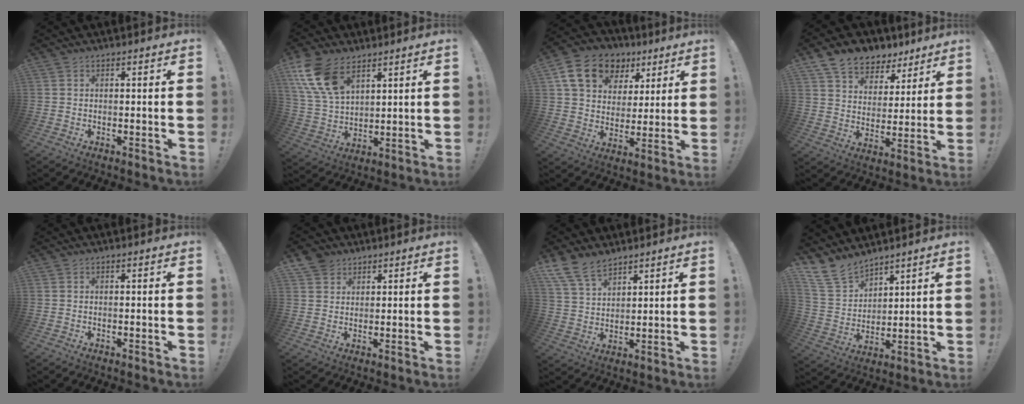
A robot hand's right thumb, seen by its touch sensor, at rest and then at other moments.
{"total": 14.1, "force": [8.3, 7.8, 8.3], "torque": [-0.180, -0.029, 0.161]}
{"total": 16.8, "force": [8.4, 12.1, 8.1], "torque": [-0.128, -0.032, 0.161]}
{"total": 10.4, "force": [7.5, 6.7, 2.6], "torque": [-0.048, -0.055, 0.148]}
{"total": 0.0}
{"total": 4.5, "force": [3.2, 3.1, 0.6], "torque": [-0.013, -0.015, 0.062]}
{"total": 9.6, "force": [7.6, 4.6, 3.7], "torque": [-0.079, -0.041, 0.151]}
{"total": 12.4, "force": [10.4, 5.9, 3.5], "torque": [-0.086, -0.069, 0.203]}